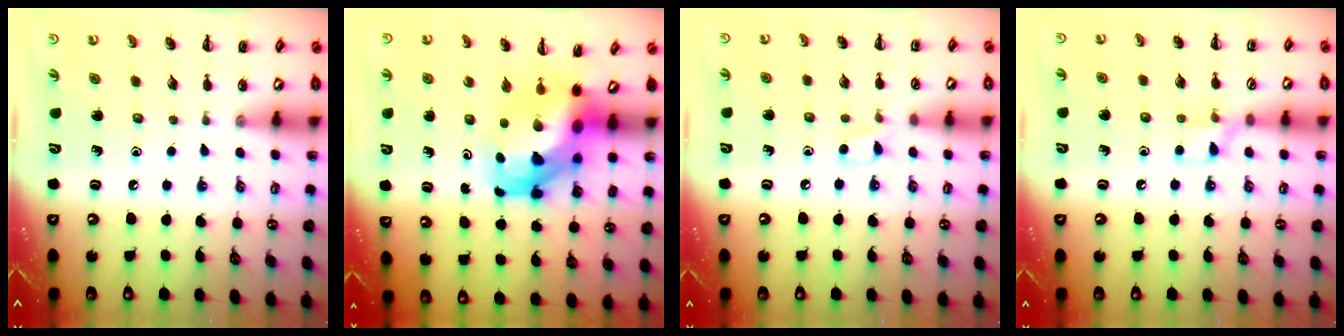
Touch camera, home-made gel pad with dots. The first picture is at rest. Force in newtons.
{"total": 6.8, "press": 6.5, "slide": 2.1}
{"total": 4.1, "press": 4.0, "slide": 1.0}
{"total": 6.4, "press": 6.1, "slide": 2.1}